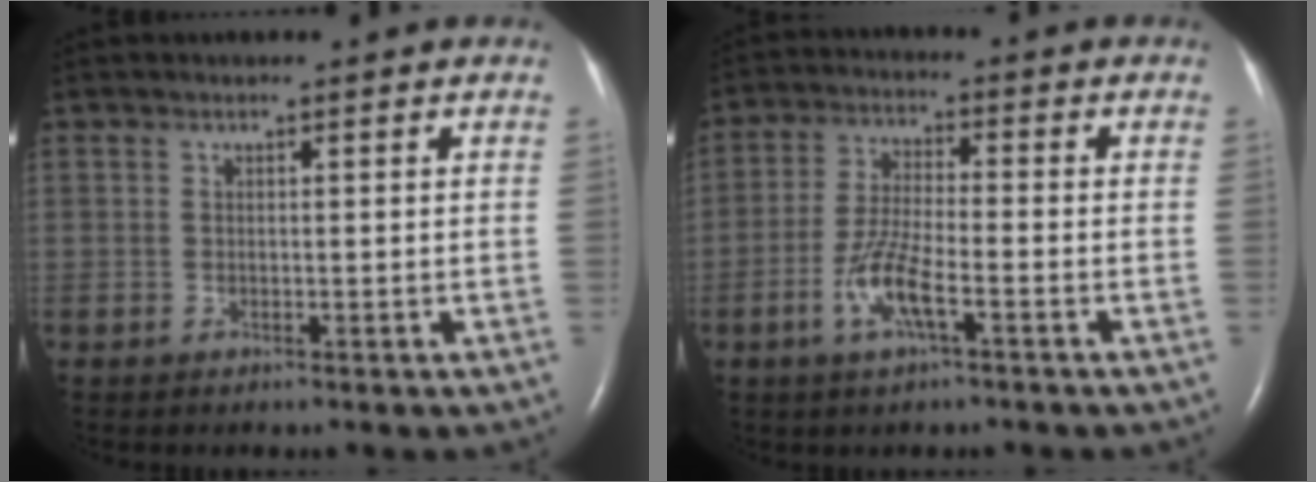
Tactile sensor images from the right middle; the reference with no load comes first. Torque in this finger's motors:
{"motor_torque": [0.87, -0.56, 0.21, 0.13]}